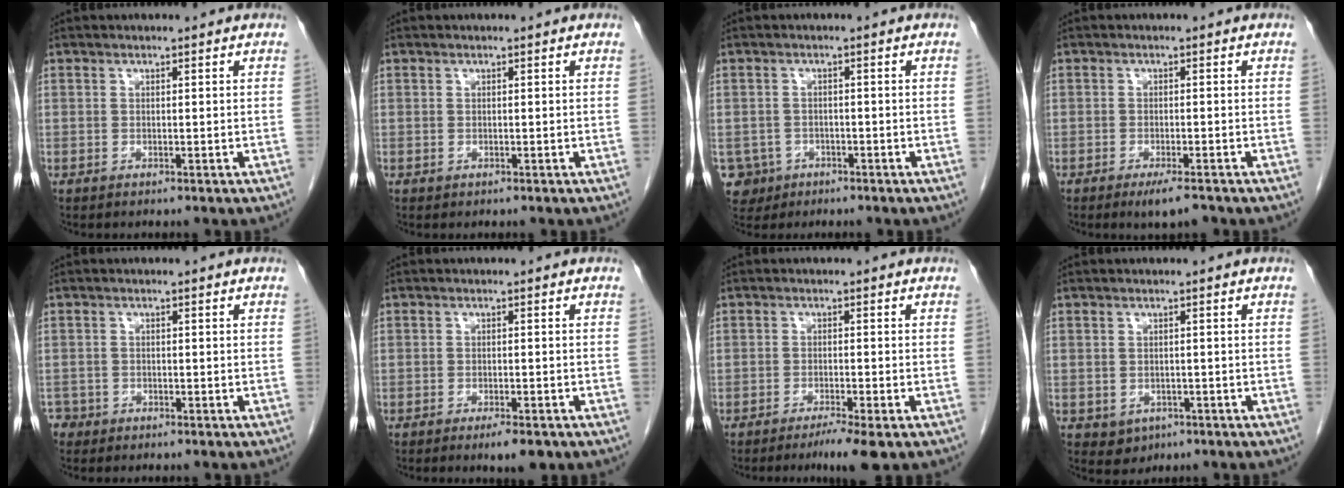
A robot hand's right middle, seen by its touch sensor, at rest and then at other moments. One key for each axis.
{"total": 0.0}
{"total": 4.6, "fx": -2.3, "fy": 4.1, "fz": 0.2, "tx": -0.008, "ty": 0.007, "tz": -0.035}
{"total": 3.3, "fx": -2.3, "fy": 0.4, "fz": 2.3, "tx": -0.037, "ty": -0.006, "tz": -0.034}
{"total": 1.8, "fx": -1.3, "fy": 1.1, "fz": -0.2, "tx": -0.001, "ty": 0.004, "tz": -0.025}
{"total": 3.3, "fx": -2.1, "fy": 0.6, "fz": 2.4, "tx": -0.036, "ty": -0.005, "tz": -0.027}
{"total": 4.4, "fx": -2.9, "fy": -0.2, "fz": 3.3, "tx": -0.051, "ty": -0.013, "tz": -0.047}
{"total": 2.6, "fx": -1.0, "fy": 2.3, "fz": 0.9, "tx": -0.011, "ty": 0.004, "tz": -0.003}